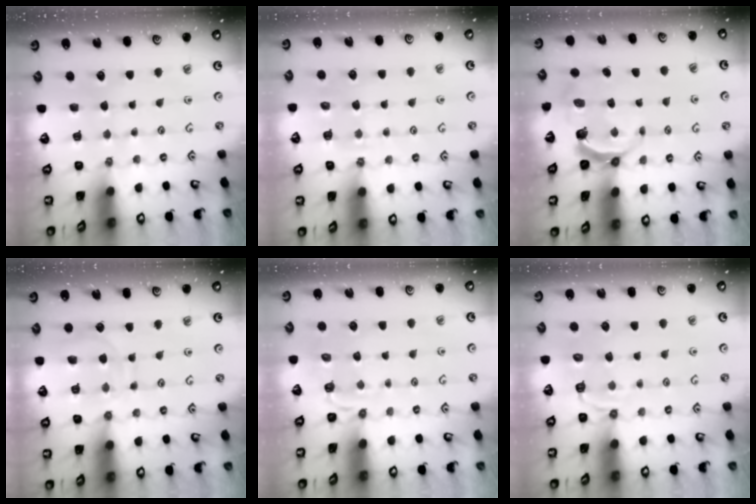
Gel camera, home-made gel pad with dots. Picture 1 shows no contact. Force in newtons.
{"total": 4.2, "press": 4.1, "slide": 0.9}
{"total": 5.4, "press": 4.3, "slide": 3.2}
{"total": 10.3, "press": 10.2, "slide": 1.0}
{"total": 3.5, "press": 2.6, "slide": 2.4}
{"total": 3.7, "press": 3.1, "slide": 2.0}